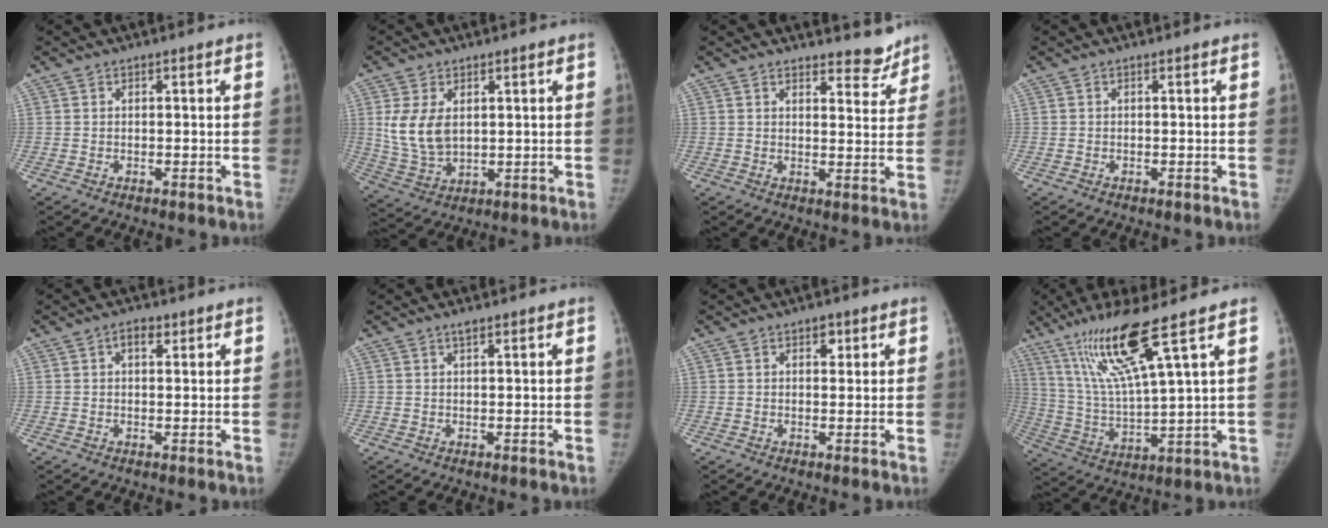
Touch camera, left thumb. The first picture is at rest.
{"total": 9.1, "force": [2.1, 5.9, 6.6], "torque": [-0.121, -0.013, 0.058]}
{"total": 5.8, "force": [5.1, 2.2, 1.4], "torque": [0.011, -0.041, 0.065]}
{"total": 0.0}
{"total": 2.5, "force": [1.2, 1.6, 1.6], "torque": [-0.013, -0.001, 0.016]}
{"total": 1.0, "force": [0.7, 0.3, 0.6], "torque": [-0.009, -0.002, 0.014]}
{"total": 2.1, "force": [1.0, 1.4, 1.1], "torque": [0.001, -0.002, 0.012]}
{"total": 15.0, "force": [8.9, 0.3, 12.1], "torque": [-0.242, -0.045, 0.178]}